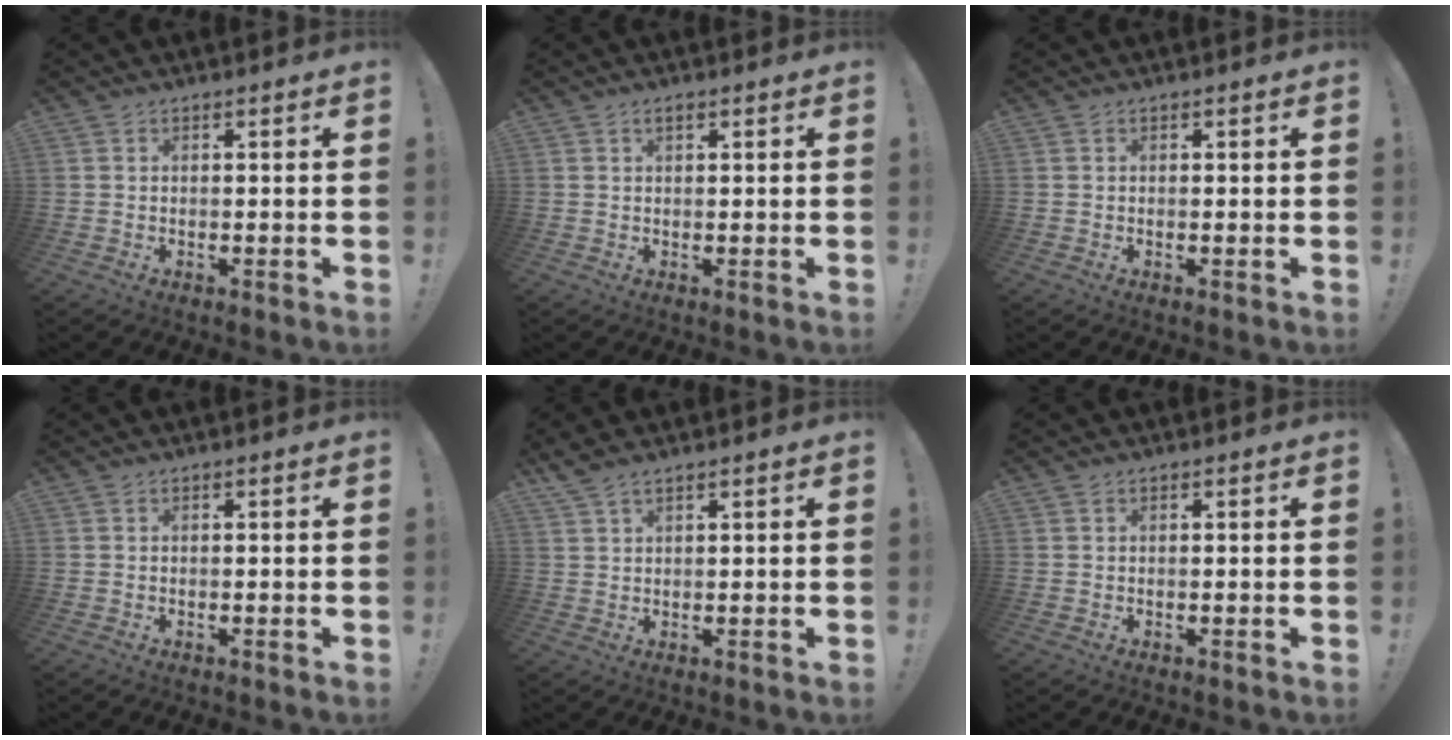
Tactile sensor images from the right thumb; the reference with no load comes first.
{"total": 1.6, "force": [0.9, 0.8, 1.2], "torque": [-0.024, 0.002, 0.016]}
{"total": 0.0}
{"total": 0.0}
{"total": 3.2, "force": [2.6, 0.7, 1.7], "torque": [-0.044, -0.006, 0.050]}
{"total": 0.0}